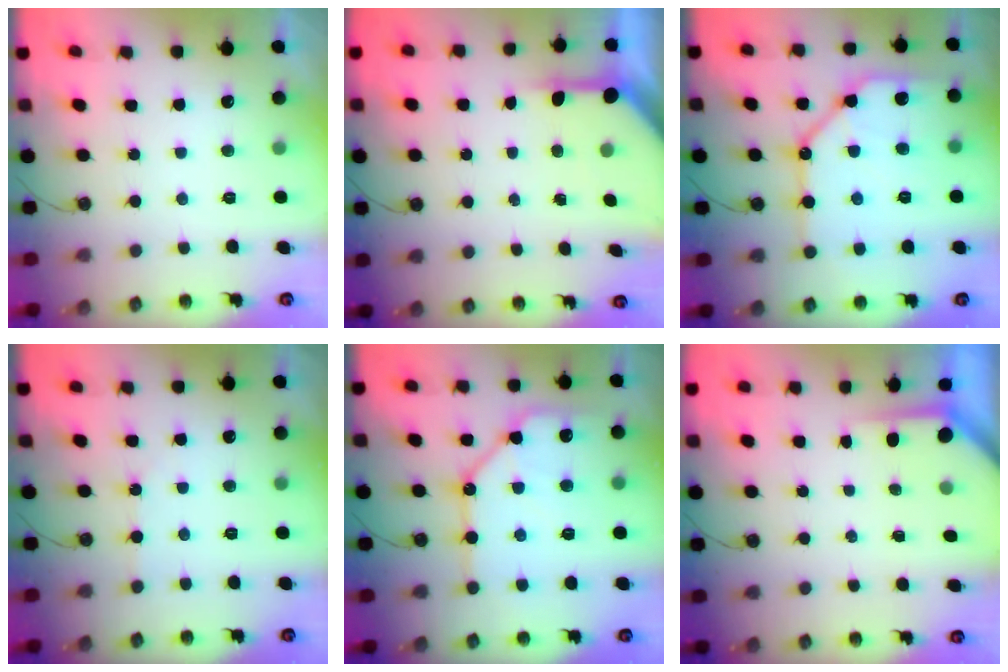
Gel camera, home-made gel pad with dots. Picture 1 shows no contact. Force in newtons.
{"total": 5.8, "press": 5.8, "slide": 0.3}
{"total": 16.0, "press": 15.9, "slide": 1.5}
{"total": 1.7, "press": 1.6, "slide": 0.3}
{"total": 13.9, "press": 13.8, "slide": 1.5}
{"total": 3.1, "press": 3.0, "slide": 0.3}